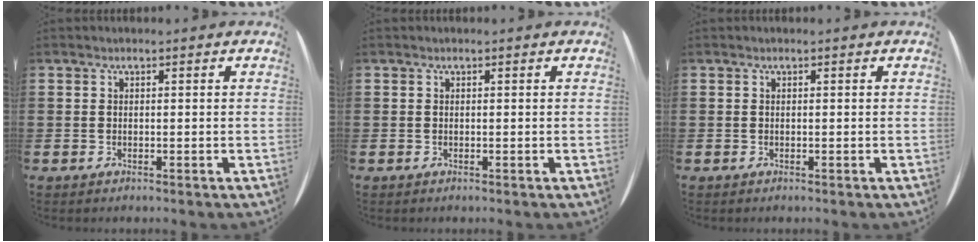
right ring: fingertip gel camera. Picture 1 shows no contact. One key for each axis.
{"total": 0.0}
{"total": 0.0}